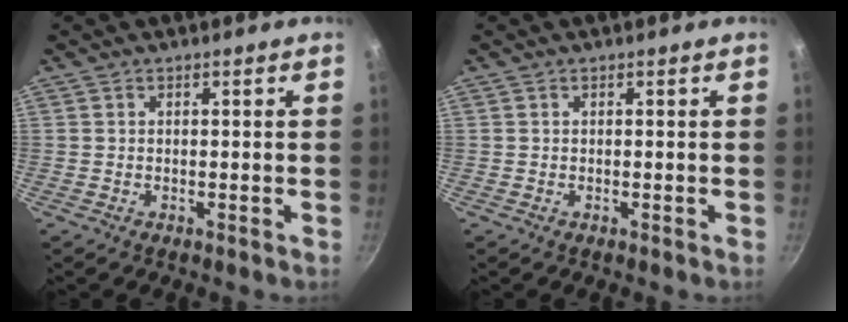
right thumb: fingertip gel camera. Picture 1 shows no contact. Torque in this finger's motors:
{"motor_torque": [0.00, 0.00, 0.00, 0.00, 0.03]}